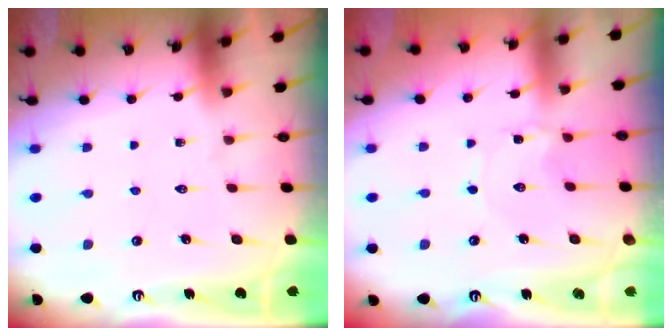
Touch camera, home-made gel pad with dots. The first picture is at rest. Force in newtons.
{"total": 0.6, "press": 0.6, "slide": 0.1}